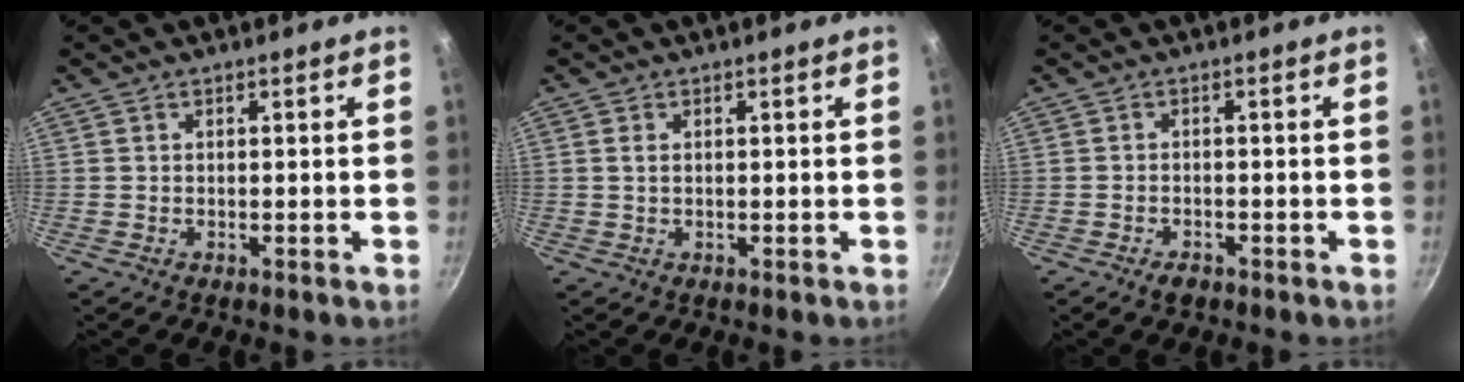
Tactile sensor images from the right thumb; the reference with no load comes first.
{"total": 1.2, "force": [0.3, 0.7, 0.9], "torque": [-0.017, 0.002, 0.004]}
{"total": 2.4, "force": [-1.6, 1.3, 1.2], "torque": [-0.021, 0.015, -0.024]}